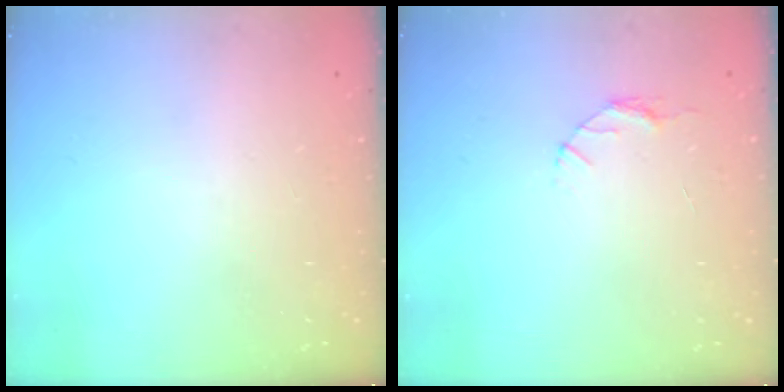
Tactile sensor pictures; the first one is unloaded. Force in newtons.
{"total": 3.2, "press": 3.2, "slide": 0.4}